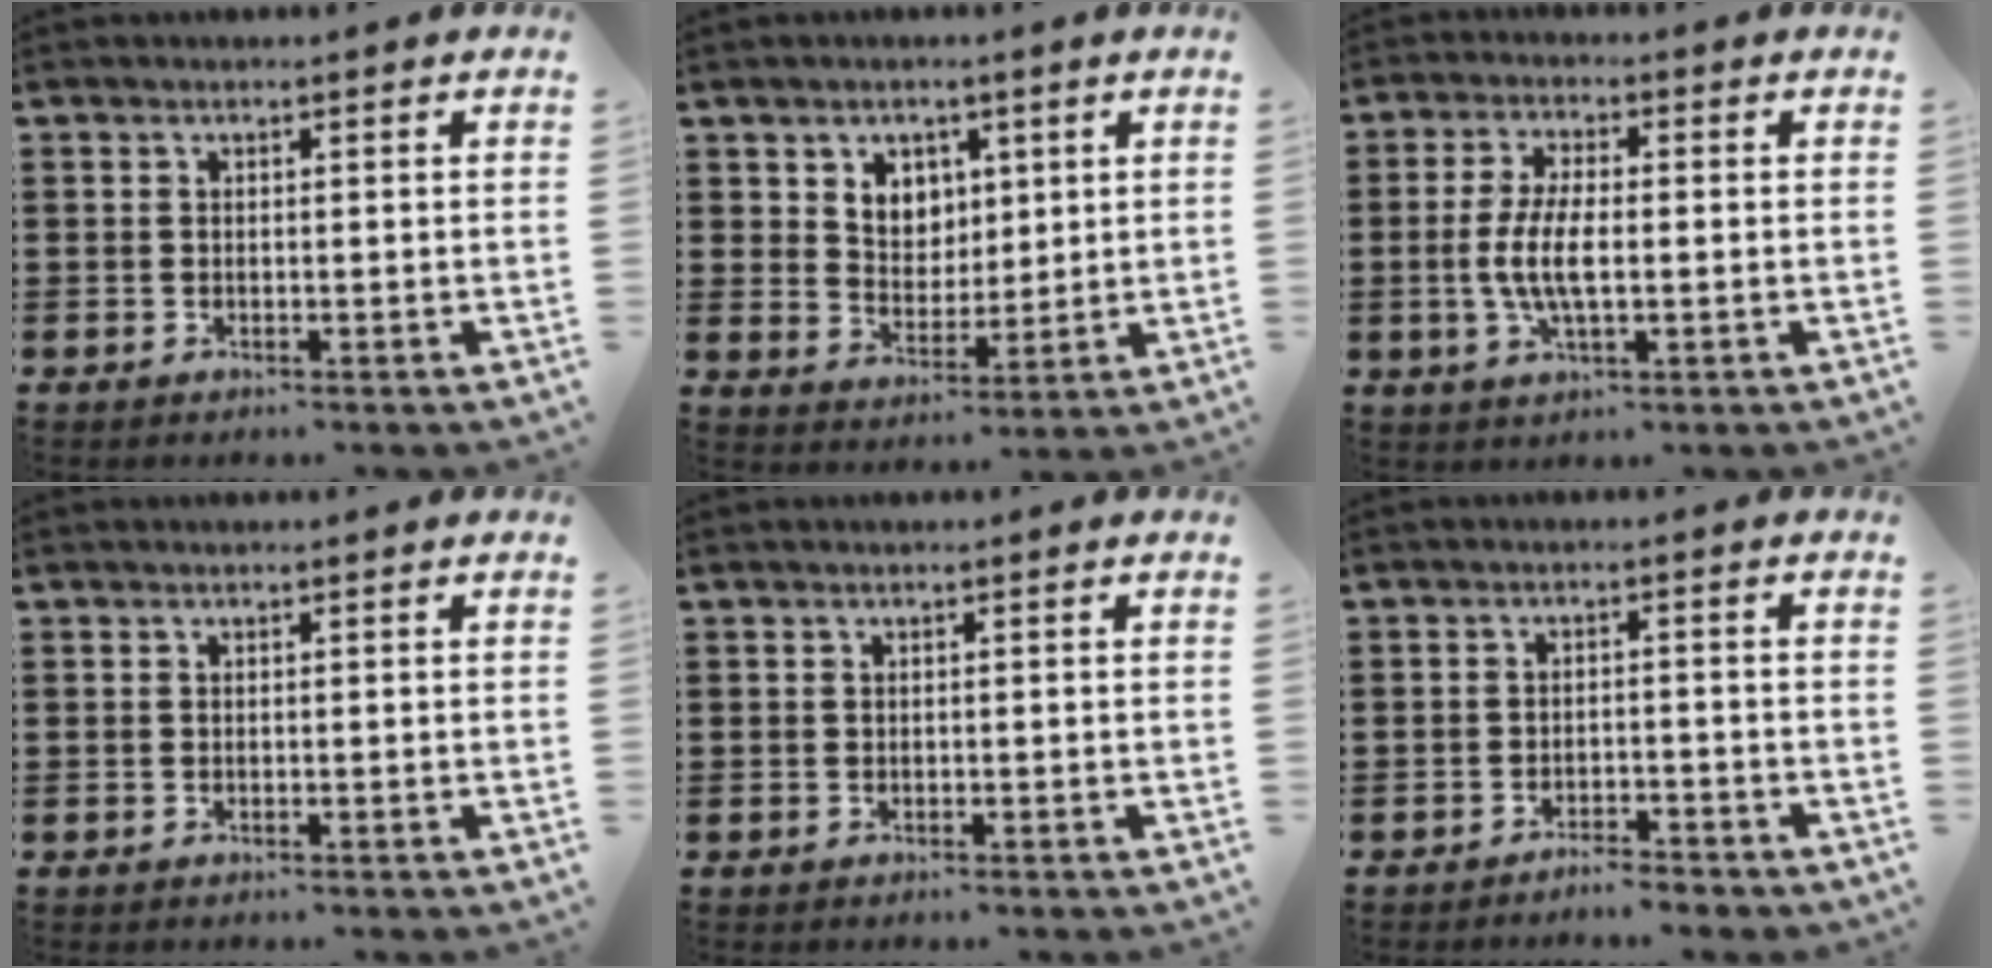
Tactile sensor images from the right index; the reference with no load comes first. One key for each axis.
{"total": 4.7, "fx": 2.6, "fy": 3.8, "fz": 0.8, "tx": -0.029, "ty": 0.004, "tz": 0.044}
{"total": 6.5, "fx": -0.9, "fy": 2.2, "fz": 6.1, "tx": -0.134, "ty": -0.006, "tz": -0.023}
{"total": 0.0}
{"total": 0.0}
{"total": 2.5, "fx": -2.4, "fy": 0.3, "fz": 0.3, "tx": -0.011, "ty": 0.001, "tz": -0.051}